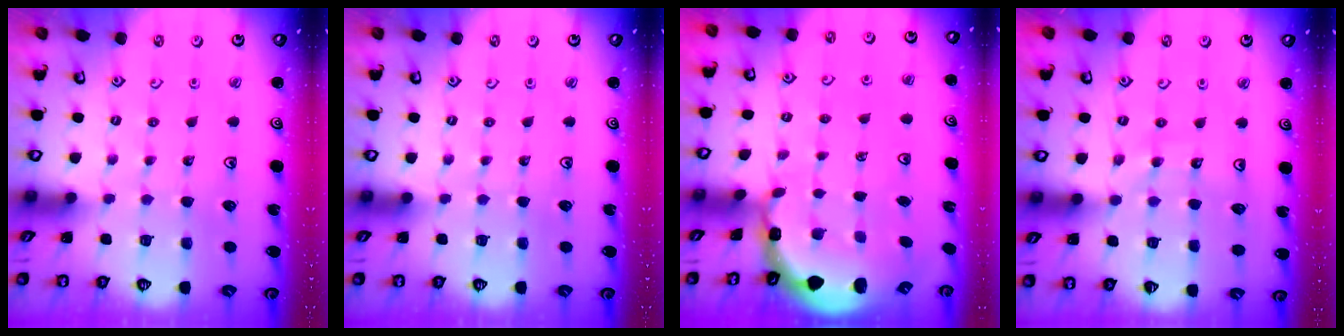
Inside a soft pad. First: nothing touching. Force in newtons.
{"total": 0.0}
{"total": 2.5, "press": 2.4, "slide": 0.9}
{"total": 9.9, "press": 9.8, "slide": 1.2}